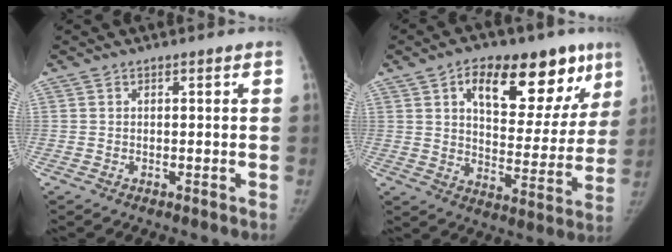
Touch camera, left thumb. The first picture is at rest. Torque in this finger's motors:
{"motor_torque": [1.26, 1.95, 0.11, 0.30, 0.12]}